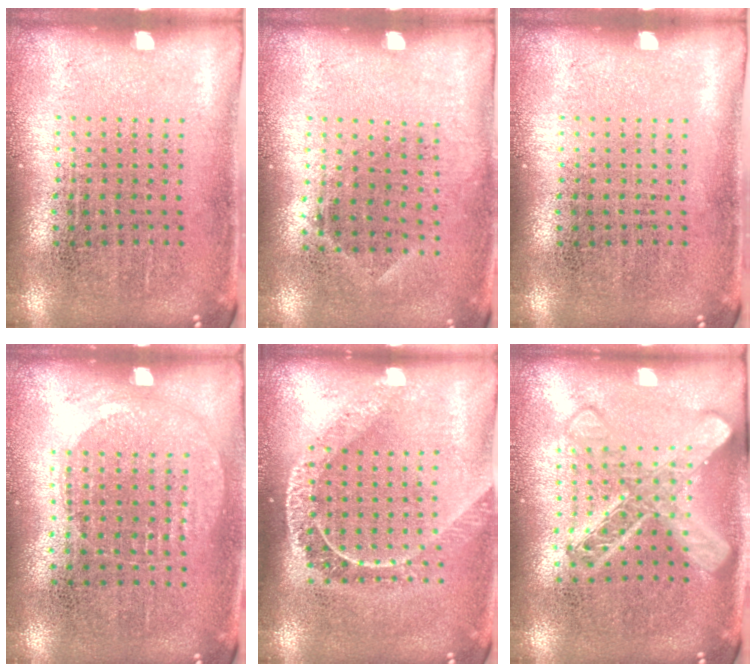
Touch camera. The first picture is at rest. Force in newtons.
{"total": 0.8, "press": 0.7, "slide": 0.5}
{"total": 0.0}
{"total": 1.0, "press": 0.9, "slide": 0.4}
{"total": 1.8, "press": 1.5, "slide": 1.0}
{"total": 2.9, "press": 2.8, "slide": 0.5}